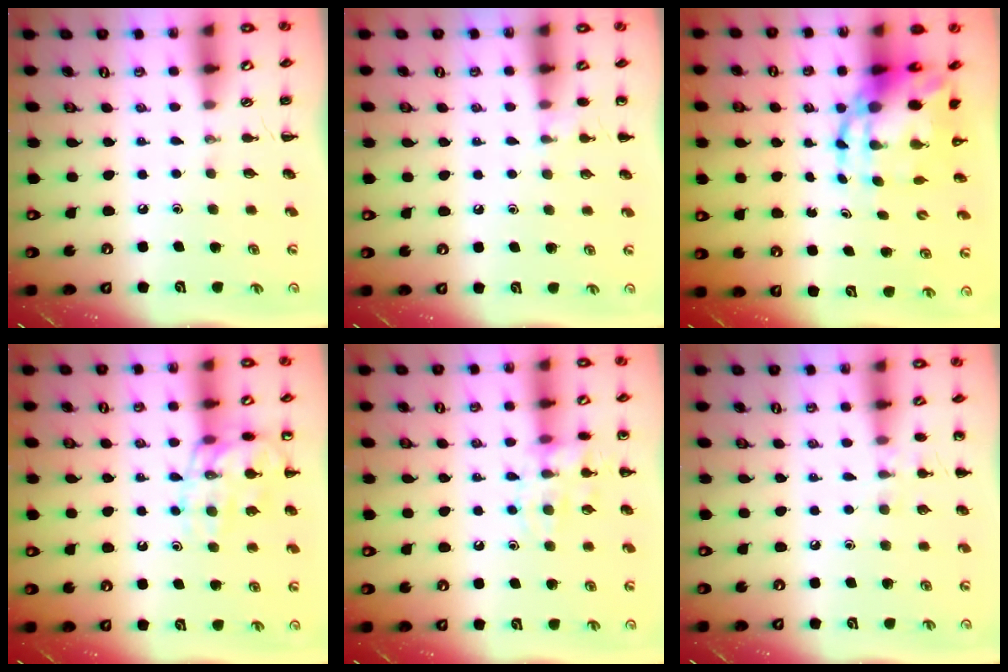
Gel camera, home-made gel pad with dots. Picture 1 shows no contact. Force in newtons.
{"total": 4.7, "press": 4.5, "slide": 1.3}
{"total": 9.7, "press": 9.3, "slide": 2.6}
{"total": 14.0, "press": 13.9, "slide": 1.6}
{"total": 11.4, "press": 11.4, "slide": 0.5}
{"total": 6.7, "press": 6.5, "slide": 1.6}